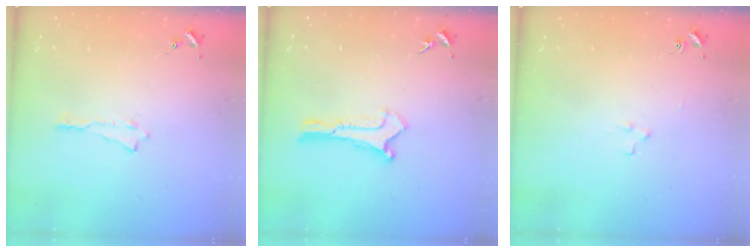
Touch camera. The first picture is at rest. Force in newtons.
{"total": 0.0}
{"total": 2.4, "press": 2.4, "slide": 0.2}